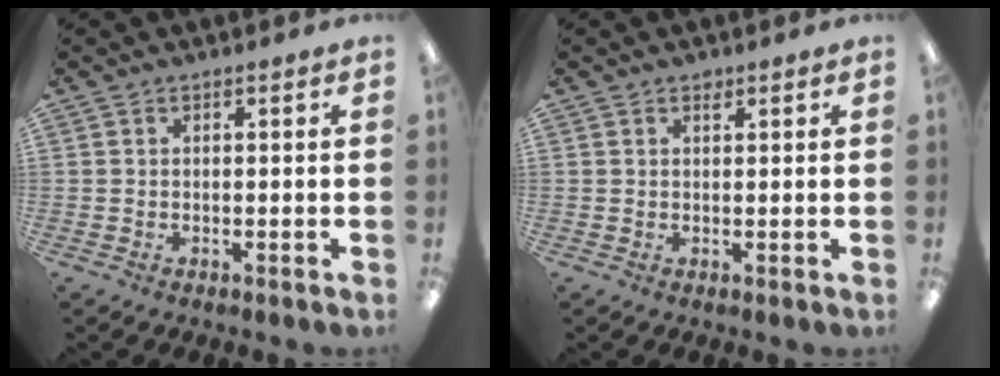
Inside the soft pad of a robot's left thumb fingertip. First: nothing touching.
{"total": 1.1, "force": [0.8, 0.5, 0.4], "torque": [-0.001, -0.002, 0.013]}